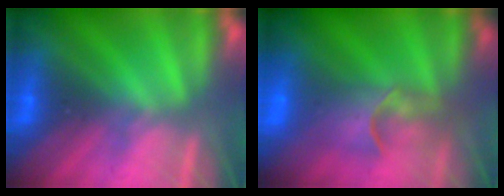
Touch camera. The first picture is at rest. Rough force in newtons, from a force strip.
{"total": 7.6}